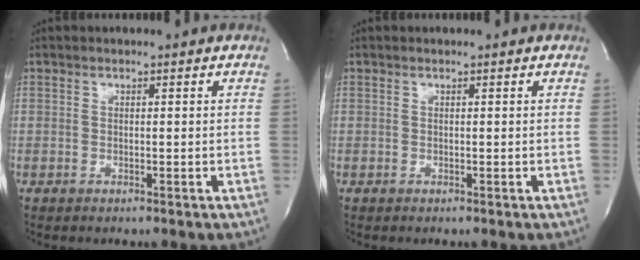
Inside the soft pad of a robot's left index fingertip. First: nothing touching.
{"total": 0.0}